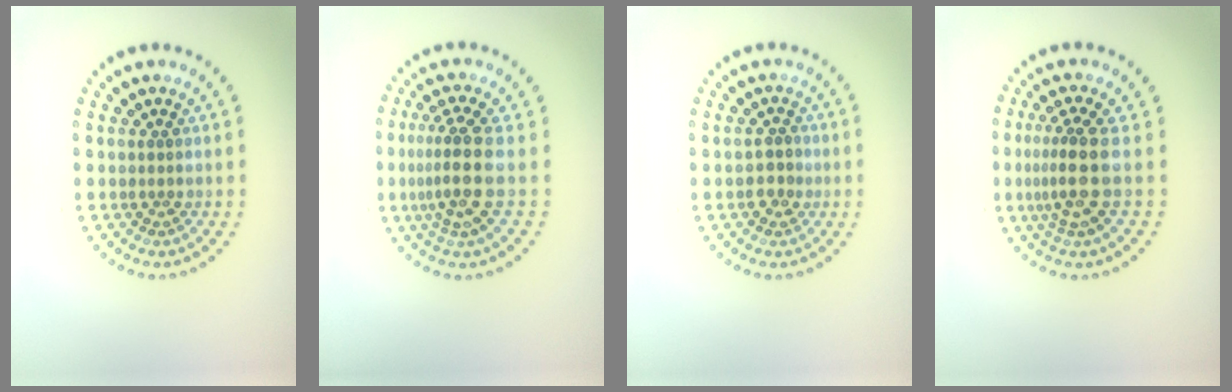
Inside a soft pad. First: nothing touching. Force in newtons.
{"total": 4.0, "press": 3.0, "slide": 2.5}
{"total": 1.8, "press": 1.7, "slide": 0.3}
{"total": 3.6, "press": 2.6, "slide": 2.5}